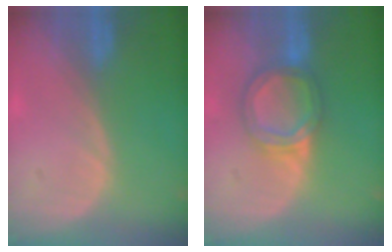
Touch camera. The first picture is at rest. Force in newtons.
{"total": 6.2, "press": 5.7, "slide": 2.5}